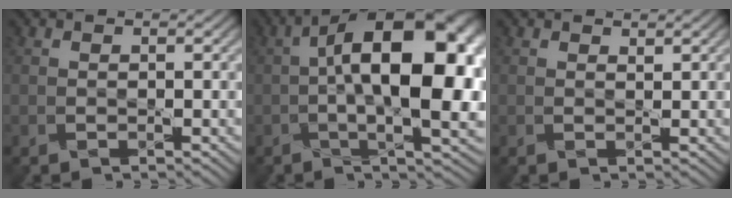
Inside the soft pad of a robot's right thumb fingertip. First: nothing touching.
{"total": 17.2, "force": [0.9, 7.6, 15.4], "torque": [-0.223, 0.026, 0.007]}
{"total": 0.6, "force": [0.6, 0.0, 0.1], "torque": [-0.003, 0.000, 0.011]}